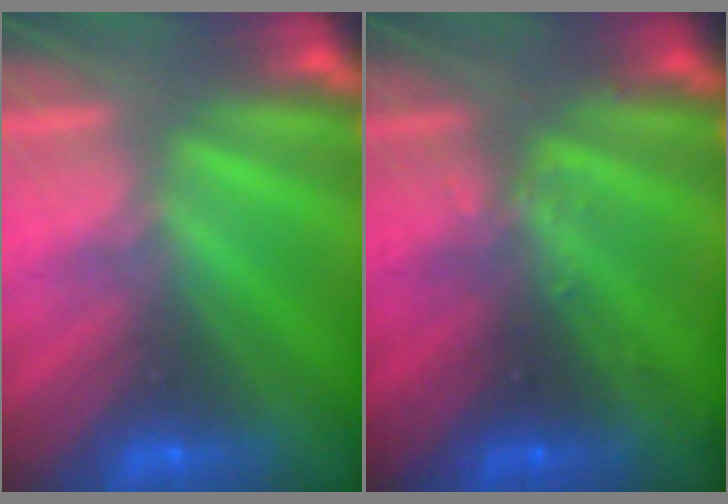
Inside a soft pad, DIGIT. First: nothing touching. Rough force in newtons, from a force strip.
{"total": 2.4}